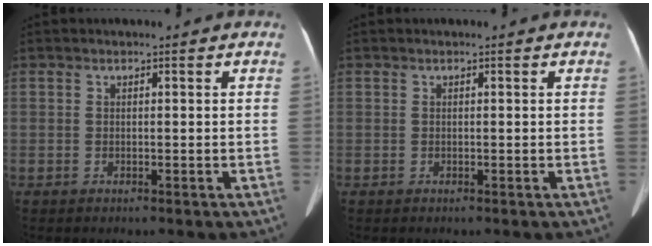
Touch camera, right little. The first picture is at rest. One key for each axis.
{"total": 0.0}